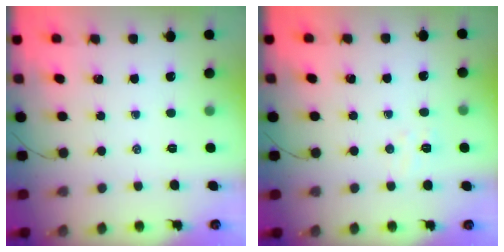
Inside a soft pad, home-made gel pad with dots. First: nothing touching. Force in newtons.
{"total": 4.8, "press": 4.7, "slide": 1.1}